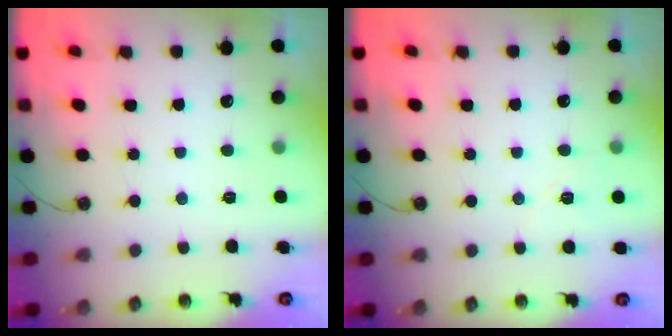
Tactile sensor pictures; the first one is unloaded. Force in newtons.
{"total": 5.8, "press": 5.2, "slide": 2.6}